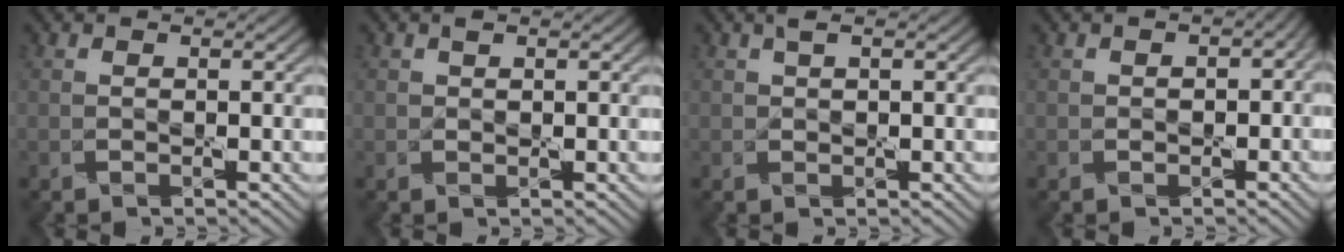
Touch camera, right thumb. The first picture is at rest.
{"total": 0.7, "force": [0.5, 0.5, 0.1], "torque": [-0.004, 0.003, 0.005]}
{"total": 1.2, "force": [0.7, 0.6, 0.8], "torque": [-0.020, 0.007, 0.013]}
{"total": 2.0, "force": [-0.5, 1.7, 1.0], "torque": [-0.008, -0.002, -0.010]}